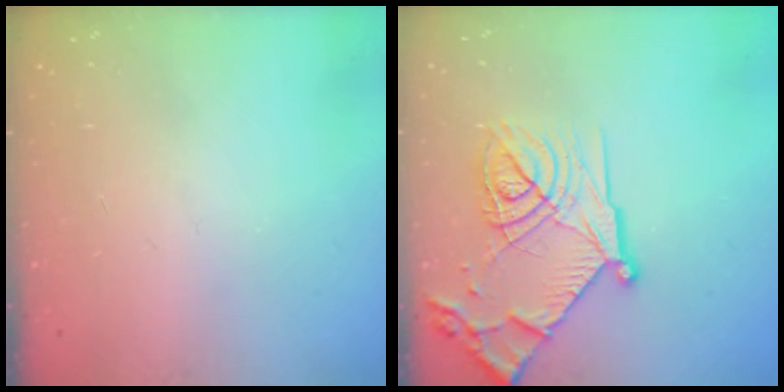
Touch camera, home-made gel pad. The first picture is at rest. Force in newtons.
{"total": 20.3, "press": 20.2, "slide": 1.9}